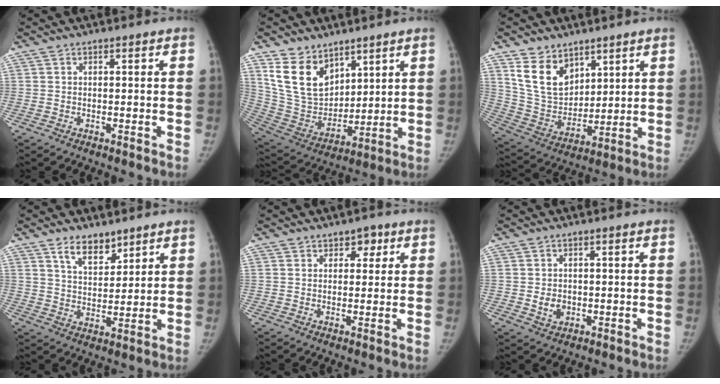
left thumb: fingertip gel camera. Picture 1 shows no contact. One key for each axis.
{"total": 14.6, "fx": 8.8, "fy": 9.3, "fz": 7.1, "tx": -0.100, "ty": -0.050, "tz": 0.192}
{"total": 12.8, "fx": 7.5, "fy": 8.3, "fz": 6.2, "tx": -0.081, "ty": -0.043, "tz": 0.159}
{"total": 6.9, "fx": 5.0, "fy": 3.5, "fz": 3.2, "tx": -0.027, "ty": -0.040, "tz": 0.091}
{"total": 3.3, "fx": 1.8, "fy": 2.3, "fz": 1.5, "tx": 0.009, "ty": -0.007, "tz": 0.020}
{"total": 3.2, "fx": -0.4, "fy": 2.6, "fz": 1.9, "tx": -0.020, "ty": 0.000, "tz": 0.000}